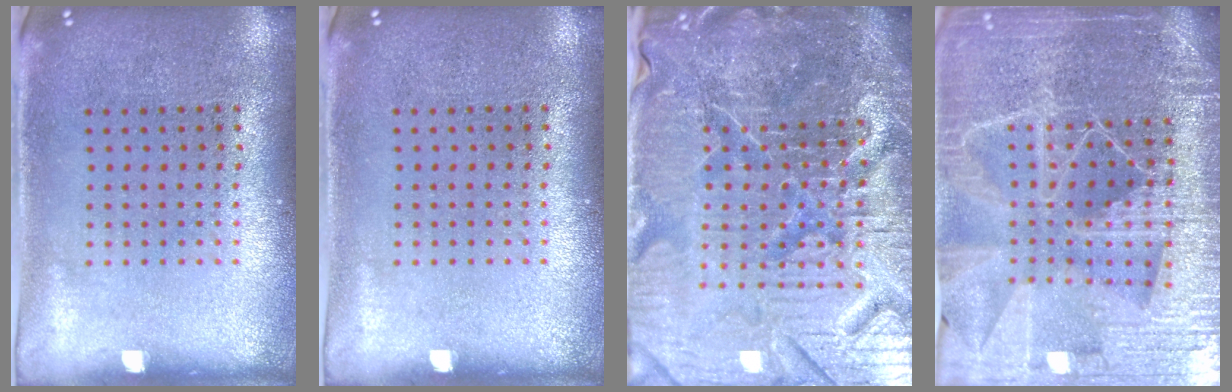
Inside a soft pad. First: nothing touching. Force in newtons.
{"total": 0.0}
{"total": 7.1, "press": 6.3, "slide": 3.2}
{"total": 5.8, "press": 5.1, "slide": 2.8}